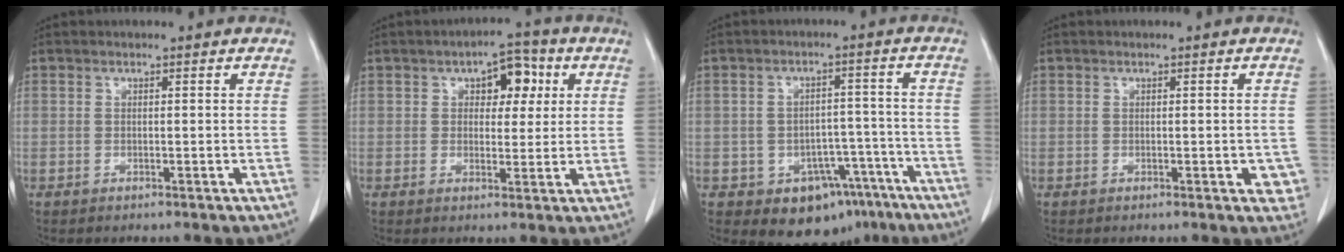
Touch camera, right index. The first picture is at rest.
{"total": 6.2, "force": [2.1, 3.4, 4.7], "torque": [-0.057, 0.019, 0.029]}
{"total": 9.8, "force": [-6.0, 6.9, 3.6], "torque": [-0.021, 0.034, -0.073]}
{"total": 3.1, "force": [-0.7, 1.6, 2.5], "torque": [-0.011, 0.004, -0.003]}